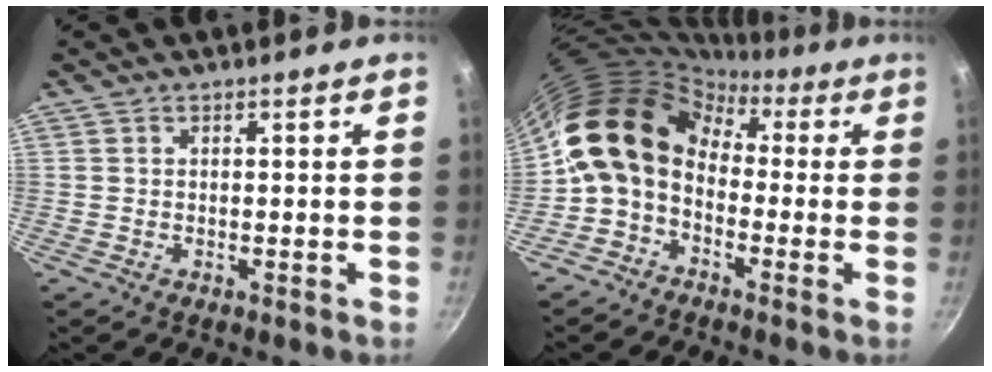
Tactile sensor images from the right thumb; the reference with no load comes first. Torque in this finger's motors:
{"motor_torque": [1.46, 3.55, 1.39, -1.38, 0.58]}